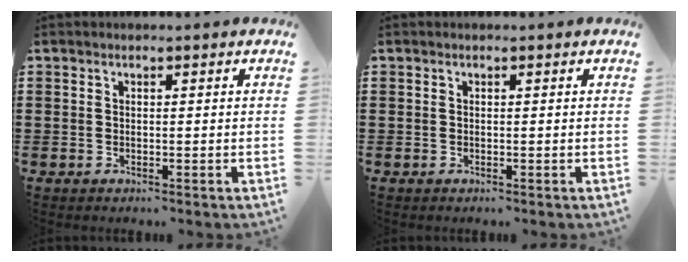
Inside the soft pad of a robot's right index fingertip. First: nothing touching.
{"total": 0.0}